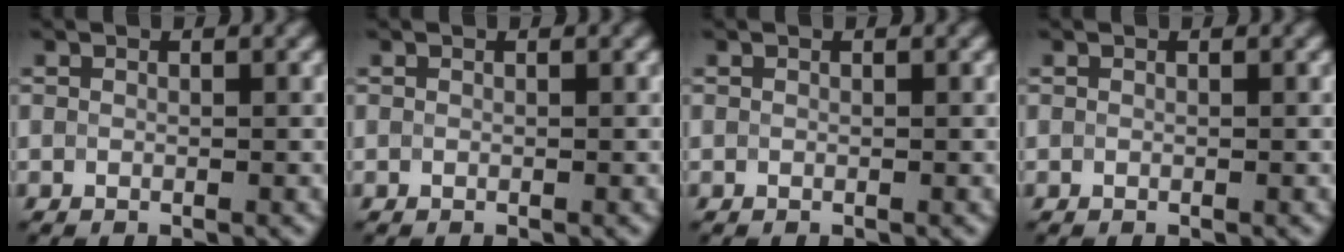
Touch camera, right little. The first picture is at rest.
{"total": 0.0}
{"total": 0.0}
{"total": 0.0}